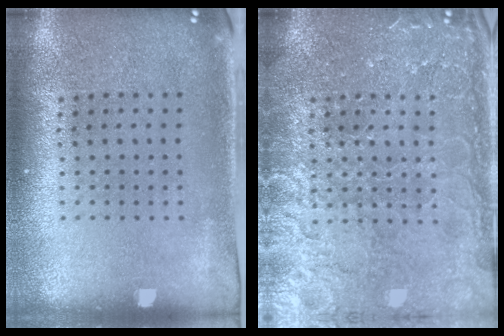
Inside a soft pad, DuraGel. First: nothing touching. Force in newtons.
{"total": 3.8, "press": 3.8, "slide": 0.5}